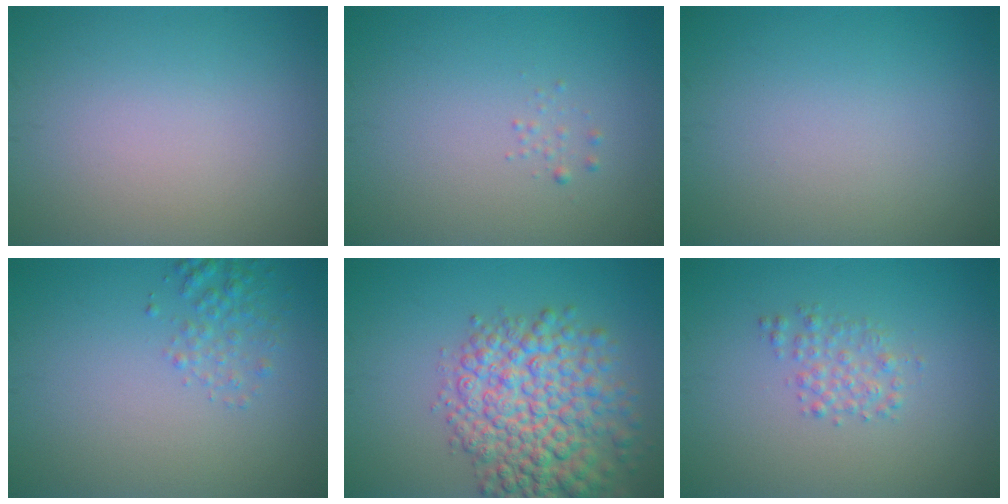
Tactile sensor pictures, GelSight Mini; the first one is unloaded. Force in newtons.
{"total": 0.6, "press": 0.6, "slide": 0.0}
{"total": 0.0}
{"total": 1.8, "press": 1.8, "slide": 0.1}
{"total": 8.9, "press": 8.9, "slide": 0.2}
{"total": 1.8, "press": 1.8, "slide": 0.0}